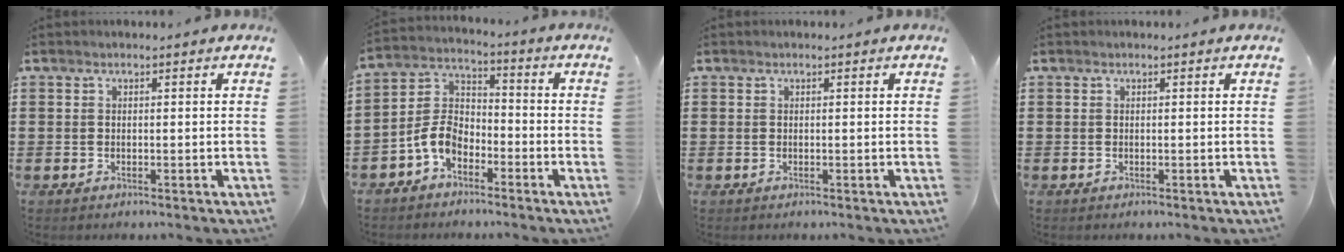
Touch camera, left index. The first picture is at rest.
{"total": 6.8, "force": [-4.1, 3.9, 3.7], "torque": [-0.104, 0.004, -0.089]}
{"total": 0.0}
{"total": 0.0}